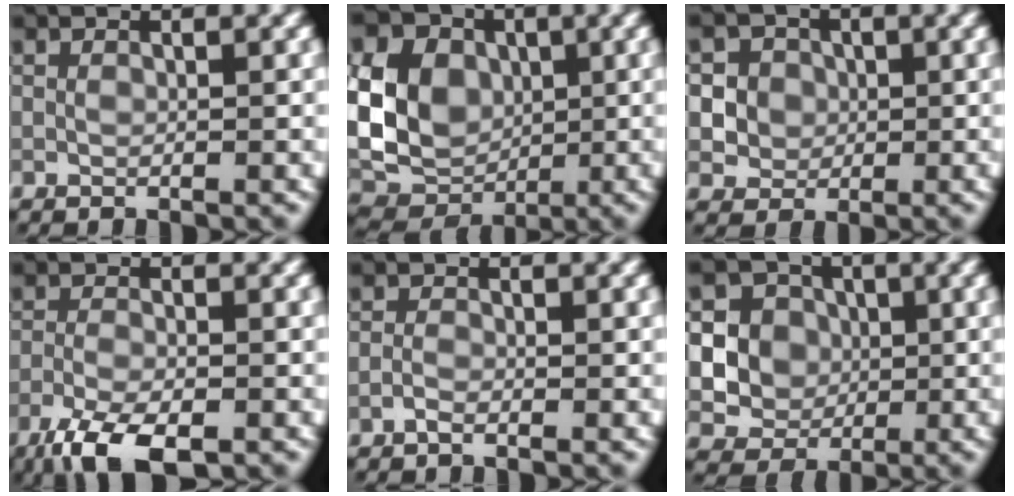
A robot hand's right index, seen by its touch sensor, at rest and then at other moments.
{"total": 10.6, "force": [1.3, 8.4, 6.2], "torque": [-0.129, 0.011, 0.015]}
{"total": 5.7, "force": [1.4, 5.2, 1.8], "torque": [-0.024, 0.025, 0.014]}
{"total": 6.1, "force": [-4.2, 1.9, 4.1], "torque": [-0.085, -0.015, -0.081]}
{"total": 1.0, "force": [-0.7, 0.4, 0.5], "torque": [-0.011, 0.001, -0.017]}
{"total": 6.8, "force": [0.6, 6.4, 2.1], "torque": [-0.039, 0.019, 0.006]}